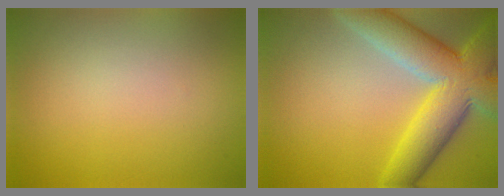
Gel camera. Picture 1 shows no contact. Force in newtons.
{"total": 9.7, "press": 9.7, "slide": 0.6}